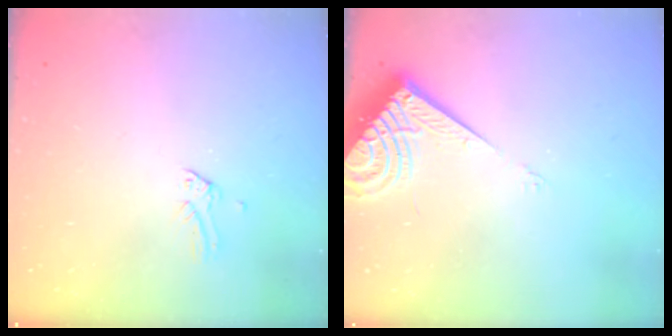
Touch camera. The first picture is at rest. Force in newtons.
{"total": 8.3, "press": 8.2, "slide": 1.1}